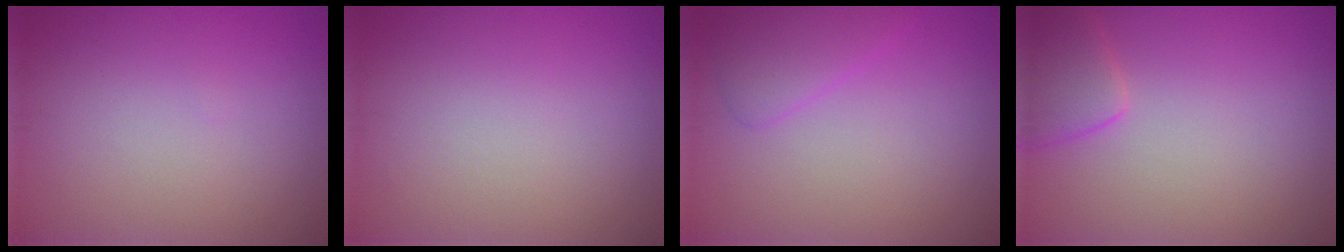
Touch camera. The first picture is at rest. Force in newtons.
{"total": 0.0}
{"total": 2.6, "press": 2.6, "slide": 0.1}
{"total": 2.9, "press": 2.9, "slide": 0.1}